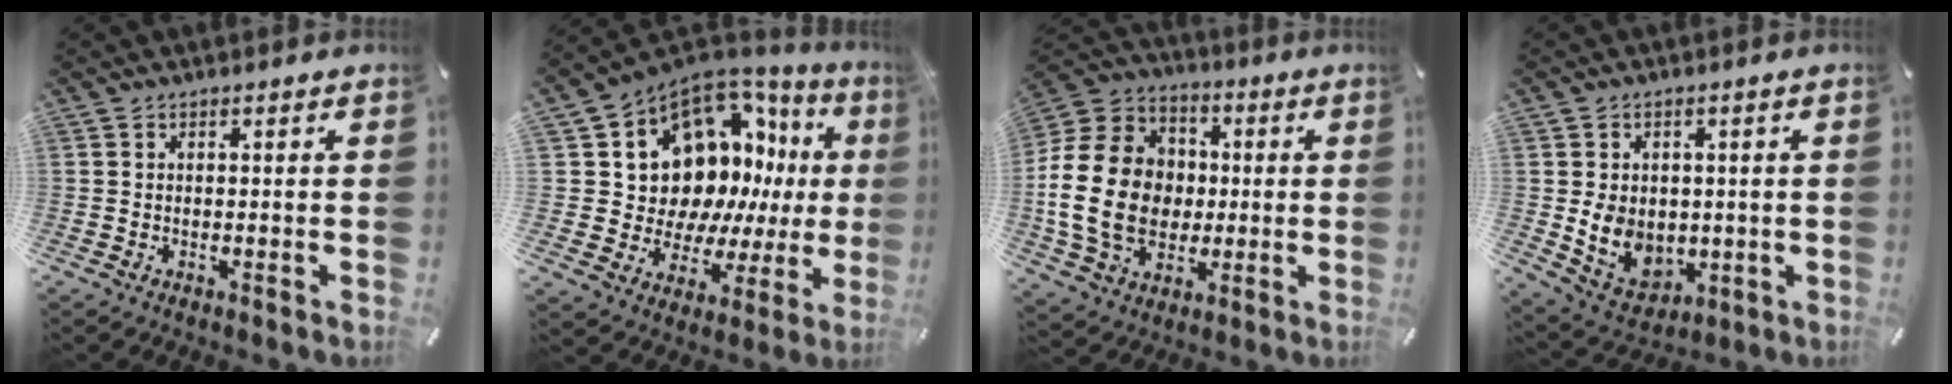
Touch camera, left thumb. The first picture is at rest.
{"total": 15.1, "force": [6.2, 11.8, 7.2], "torque": [-0.106, -0.084, 0.132]}
{"total": 20.2, "force": [-1.7, 16.4, 11.7], "torque": [-0.254, 0.019, -0.030]}
{"total": 9.3, "force": [0.0, 8.1, 4.6], "torque": [-0.091, -0.001, 0.007]}